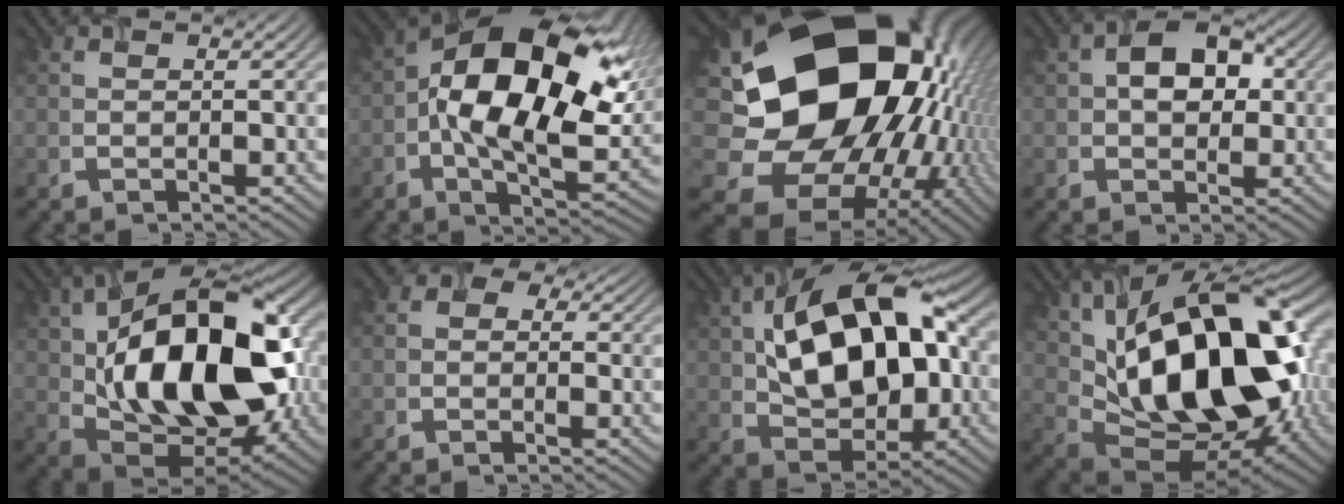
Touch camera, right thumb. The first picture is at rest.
{"total": 18.4, "force": [1.6, 9.8, 15.5], "torque": [-0.266, 0.002, 0.019]}
{"total": 22.1, "force": [-0.2, 17.5, 13.6], "torque": [-0.298, -0.066, 0.042]}
{"total": 6.5, "force": [1.0, 4.3, 4.7], "torque": [-0.068, 0.011, 0.008]}
{"total": 19.1, "force": [1.8, 11.4, 15.3], "torque": [-0.264, 0.006, 0.030]}
{"total": 2.7, "force": [0.2, 2.2, 1.5], "torque": [-0.025, 0.008, -0.011]}
{"total": 16.4, "force": [2.3, 9.9, 12.8], "torque": [-0.223, 0.025, 0.038]}
{"total": 20.2, "force": [4.0, 11.5, 16.1], "torque": [-0.288, 0.007, 0.069]}